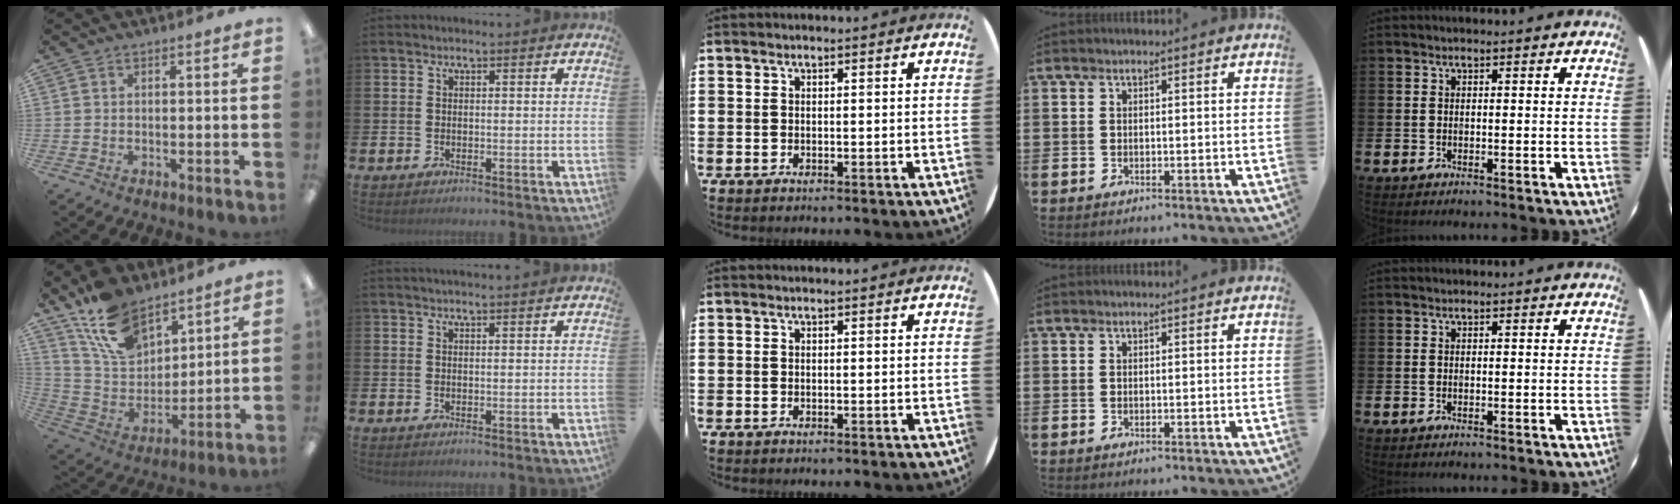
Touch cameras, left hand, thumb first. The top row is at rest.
{"thumb": {"total": 15.4, "force": [10.6, 8.4, 7.3], "torque": [-0.146, -0.046, 0.204]}, "index": {"total": 0.8, "force": [0.8, -0.1, 0.2], "torque": [-0.001, -0.002, 0.014]}}